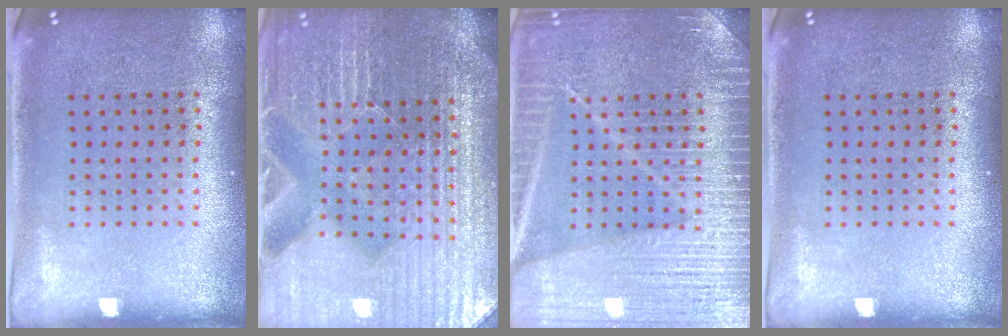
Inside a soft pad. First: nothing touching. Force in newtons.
{"total": 5.5, "press": 5.1, "slide": 2.2}
{"total": 6.8, "press": 6.8, "slide": 1.0}
{"total": 0.0}